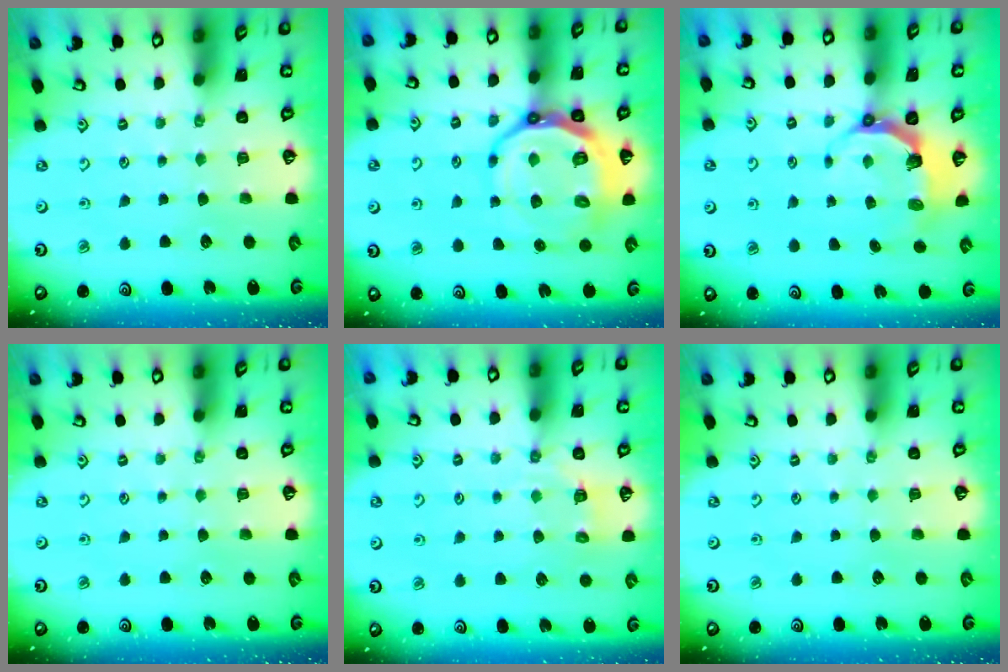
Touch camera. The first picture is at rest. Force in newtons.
{"total": 16.4, "press": 15.9, "slide": 3.8}
{"total": 5.5, "press": 4.0, "slide": 3.7}
{"total": 0.0}
{"total": 4.6, "press": 4.3, "slide": 1.6}
{"total": 0.0}